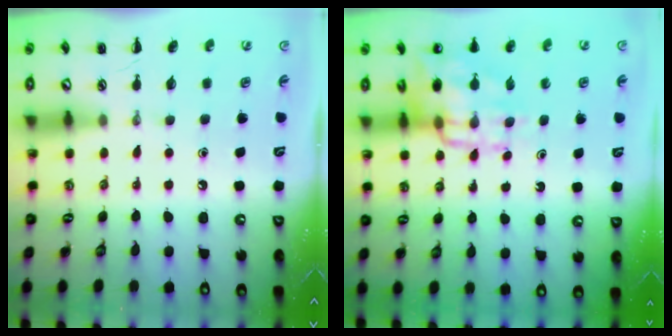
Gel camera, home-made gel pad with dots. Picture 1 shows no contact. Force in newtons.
{"total": 13.0, "press": 12.6, "slide": 2.9}